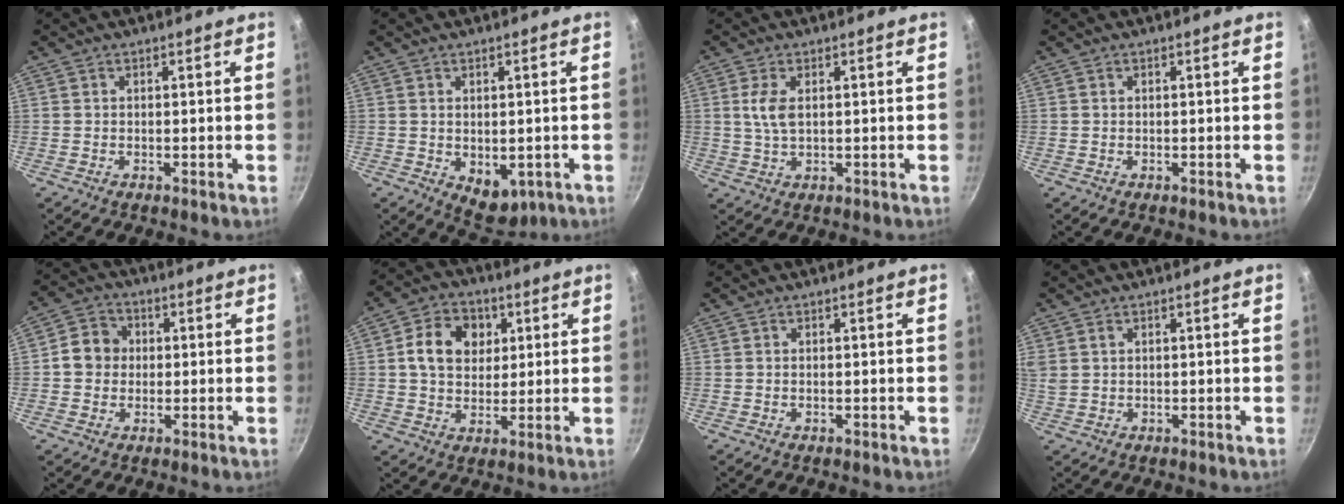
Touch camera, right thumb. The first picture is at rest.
{"total": 6.0, "force": [-0.8, 4.0, 4.4], "torque": [-0.038, -0.009, 0.004]}
{"total": 4.4, "force": [1.0, 2.2, 3.7], "torque": [-0.076, -0.002, 0.020]}
{"total": 0.0}
{"total": 6.5, "force": [0.3, 5.9, 2.8], "torque": [-0.017, 0.012, -0.010]}
{"total": 10.9, "force": [2.9, 8.6, 6.0], "torque": [-0.076, 0.004, 0.040]}
{"total": 0.0}
{"total": 3.0, "force": [1.3, 2.1, 1.7], "torque": [-0.028, 0.003, 0.029]}